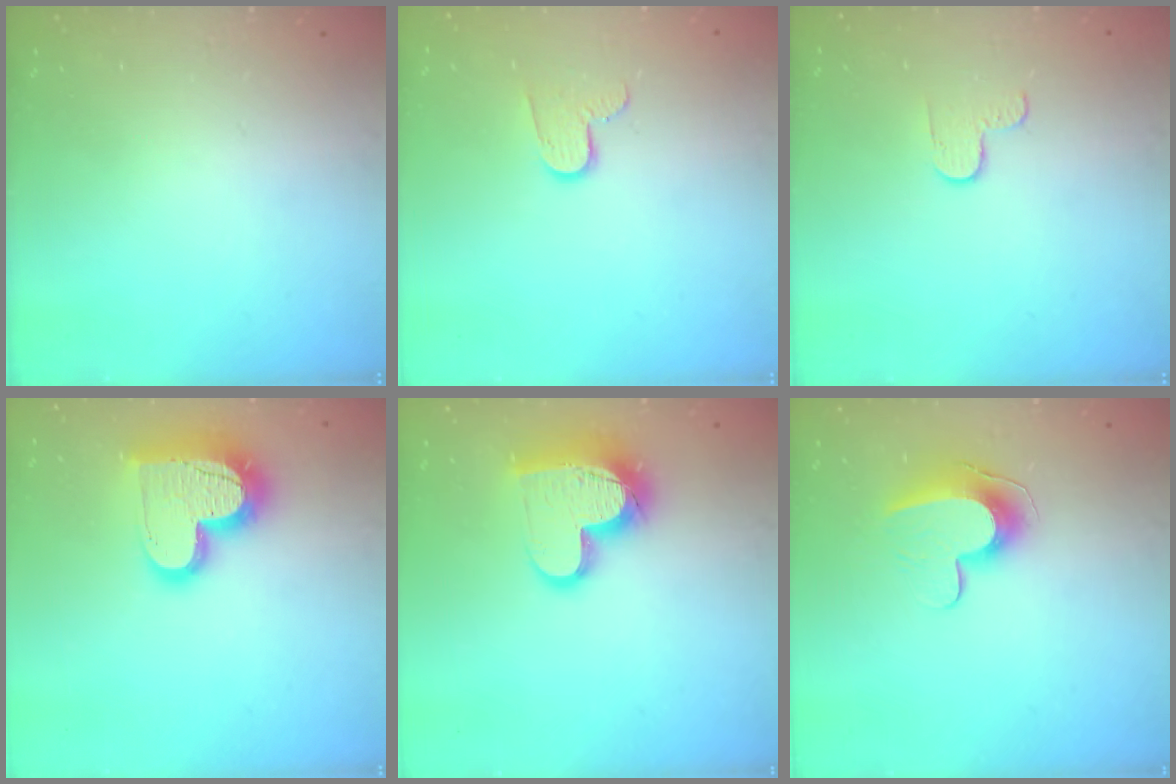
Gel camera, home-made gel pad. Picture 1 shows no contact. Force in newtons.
{"total": 6.4, "press": 6.4, "slide": 0.5}
{"total": 2.7, "press": 2.6, "slide": 0.4}
{"total": 17.7, "press": 17.7, "slide": 1.5}
{"total": 15.8, "press": 15.8, "slide": 1.2}
{"total": 11.8, "press": 11.8, "slide": 0.6}